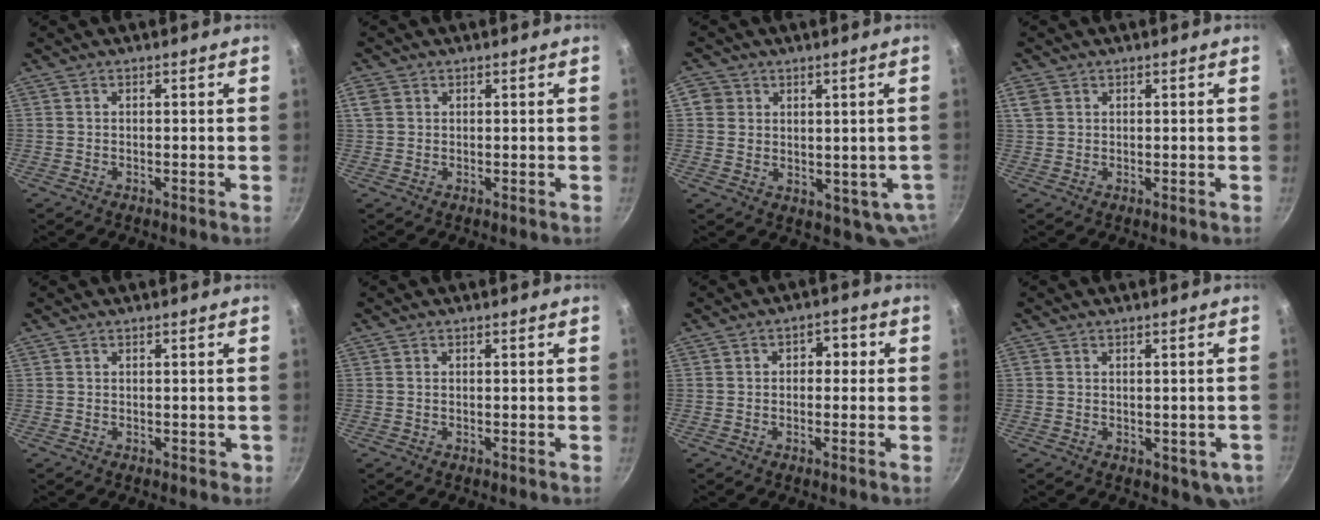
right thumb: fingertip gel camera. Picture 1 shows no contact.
{"total": 2.6, "force": [0.9, 2.1, 1.2], "torque": [-0.021, -0.001, 0.018]}
{"total": 10.6, "force": [2.1, 9.3, 4.7], "torque": [-0.053, 0.003, 0.054]}
{"total": 3.0, "force": [1.3, 2.3, 1.5], "torque": [-0.027, 0.000, 0.028]}
{"total": 1.0, "force": [-0.1, 0.8, 0.6], "torque": [0.001, 0.003, 0.001]}
{"total": 0.0}
{"total": 3.5, "force": [0.2, 2.6, 2.3], "torque": [-0.003, 0.005, -0.004]}
{"total": 4.9, "force": [-0.7, 3.4, 3.4], "torque": [-0.035, -0.001, -0.002]}